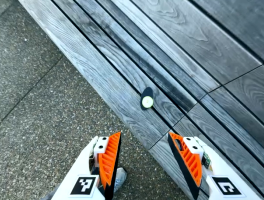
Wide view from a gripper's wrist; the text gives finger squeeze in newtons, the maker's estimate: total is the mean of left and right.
{"total": 0.0}